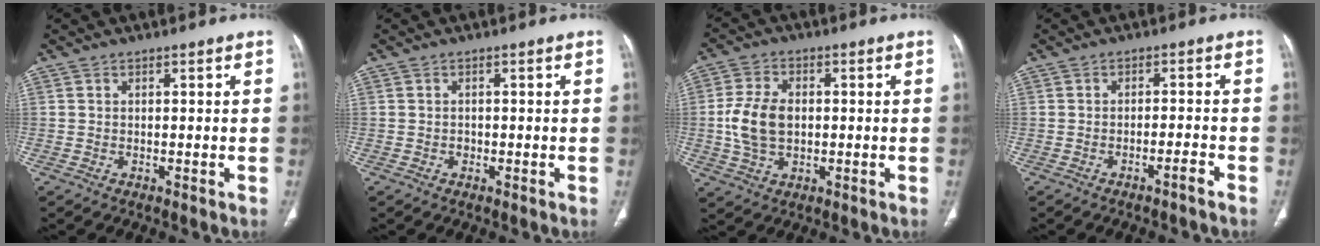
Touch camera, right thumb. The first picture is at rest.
{"total": 0.7, "force": [-0.3, 0.7, 0.2], "torque": [0.000, 0.004, -0.005]}
{"total": 9.1, "force": [-0.2, 6.1, 6.7], "torque": [-0.128, 0.006, -0.001]}
{"total": 2.3, "force": [-1.8, 0.0, 1.6], "torque": [-0.035, 0.016, -0.027]}